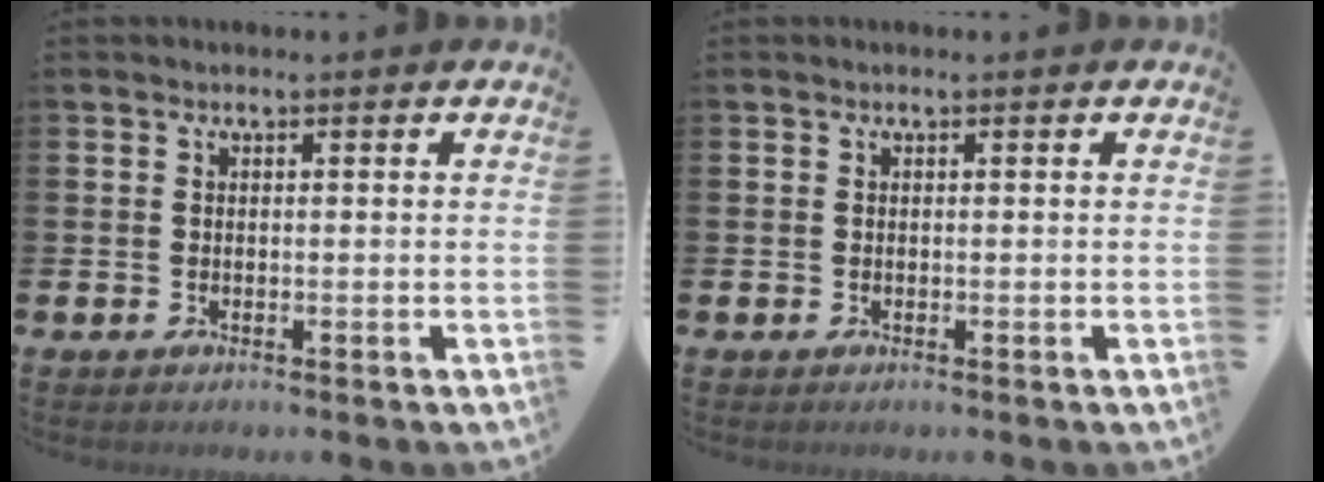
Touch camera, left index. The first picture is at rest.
{"total": 0.0}